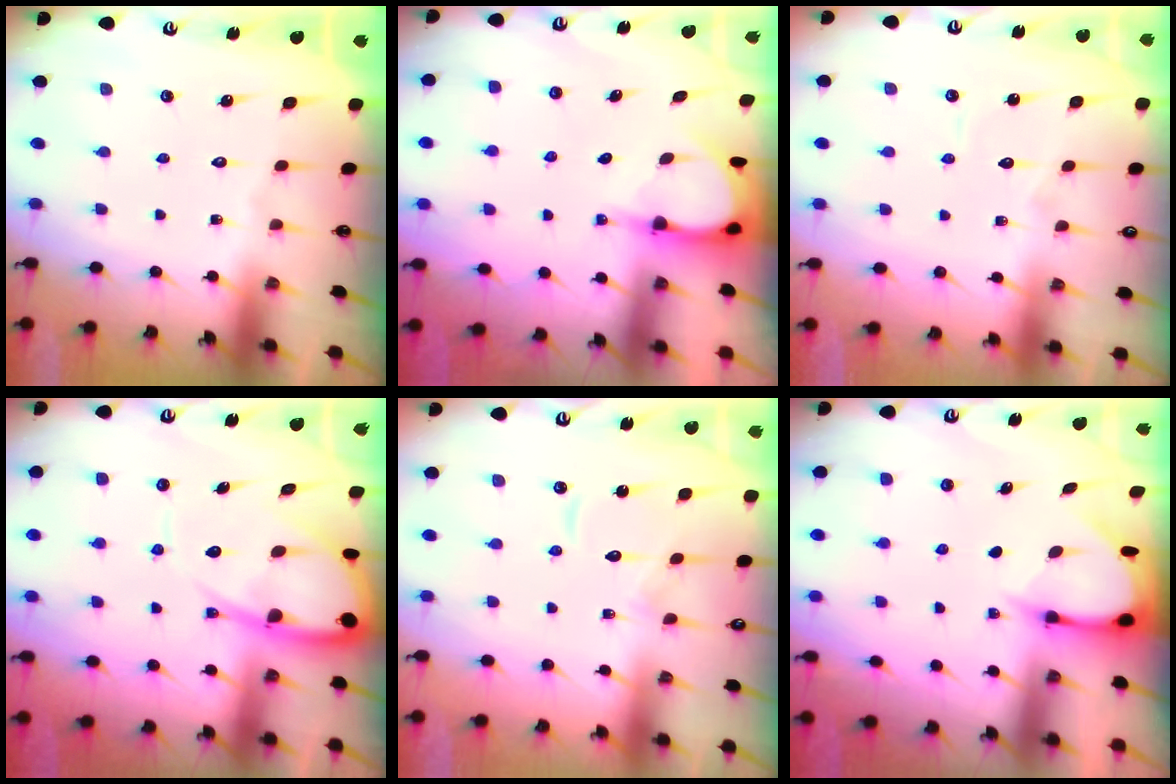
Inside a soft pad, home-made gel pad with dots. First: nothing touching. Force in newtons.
{"total": 4.0, "press": 4.0, "slide": 0.2}
{"total": 3.4, "press": 3.4, "slide": 0.3}
{"total": 11.1, "press": 11.0, "slide": 1.2}
{"total": 9.0, "press": 9.0, "slide": 0.6}
{"total": 3.9, "press": 3.9, "slide": 0.4}